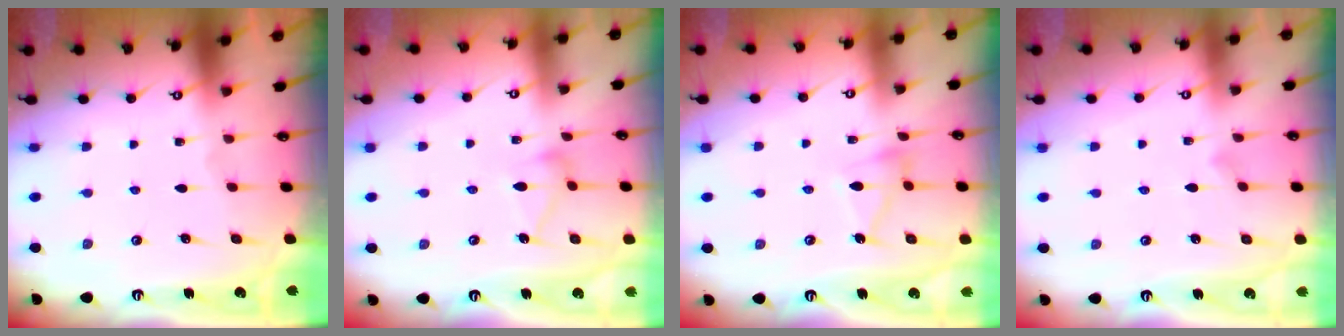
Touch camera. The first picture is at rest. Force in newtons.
{"total": 8.6, "press": 8.5, "slide": 0.3}
{"total": 7.1, "press": 7.1, "slide": 0.6}
{"total": 6.0, "press": 6.0, "slide": 0.2}